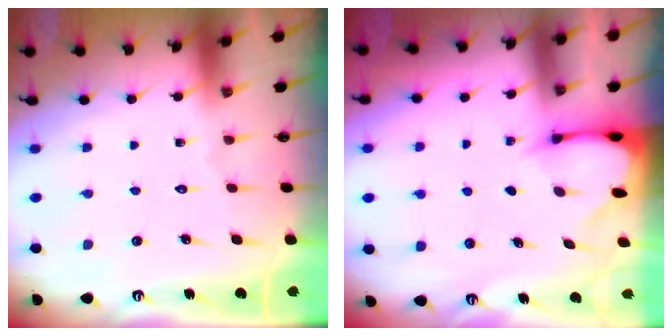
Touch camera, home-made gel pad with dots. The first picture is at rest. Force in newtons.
{"total": 2.6, "press": 2.6, "slide": 0.3}